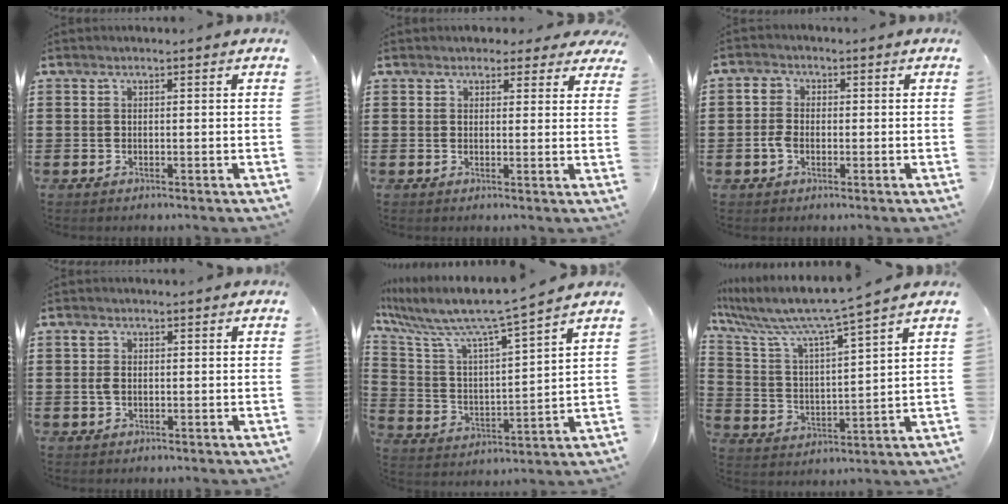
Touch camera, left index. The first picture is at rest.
{"total": 2.7, "force": [2.3, 1.1, 0.7], "torque": [-0.007, -0.006, 0.039]}
{"total": 3.2, "force": [-0.7, 2.6, 1.8], "torque": [-0.051, 0.002, -0.019]}
{"total": 1.8, "force": [0.0, 1.3, 1.3], "torque": [-0.035, 0.003, -0.004]}
{"total": 8.4, "force": [7.3, 0.0, 4.3], "torque": [-0.117, -0.054, 0.115]}
{"total": 7.6, "force": [6.5, -0.2, 3.9], "torque": [-0.107, -0.044, 0.102]}